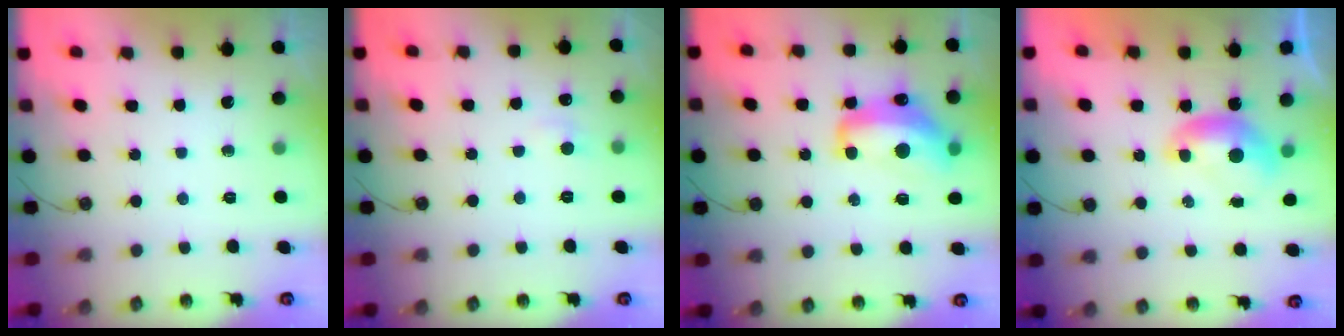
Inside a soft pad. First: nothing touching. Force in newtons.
{"total": 1.5, "press": 1.4, "slide": 0.6}
{"total": 8.6, "press": 8.5, "slide": 0.9}
{"total": 0.0}